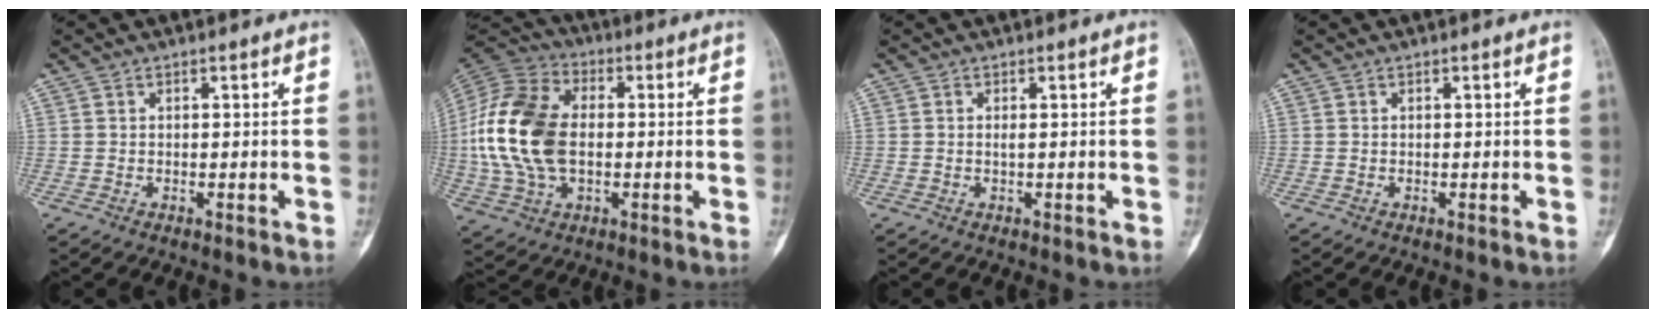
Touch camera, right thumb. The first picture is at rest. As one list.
[{"total": 19.2, "force": [-0.4, 12.3, 14.8], "torque": [-0.302, 0.014, -0.008]}, {"total": 0.6, "force": [0.0, 0.1, 0.6], "torque": [-0.019, -0.002, 0.000]}, {"total": 0.0}]